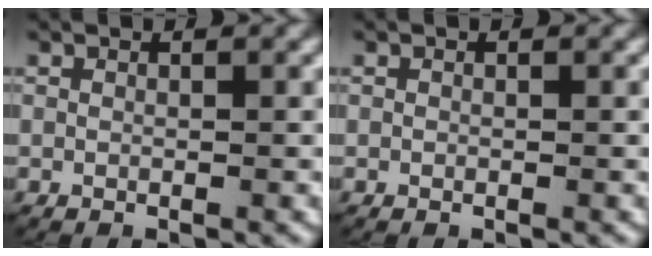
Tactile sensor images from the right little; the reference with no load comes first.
{"total": 0.0}